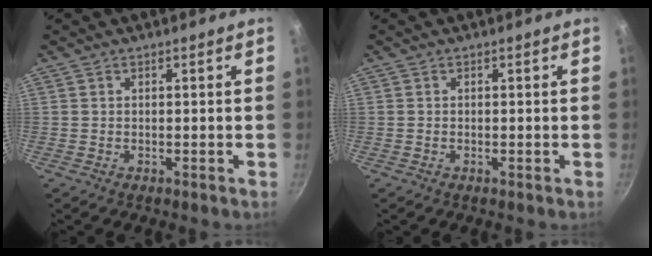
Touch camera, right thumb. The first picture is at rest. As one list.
[{"total": 0.0}]